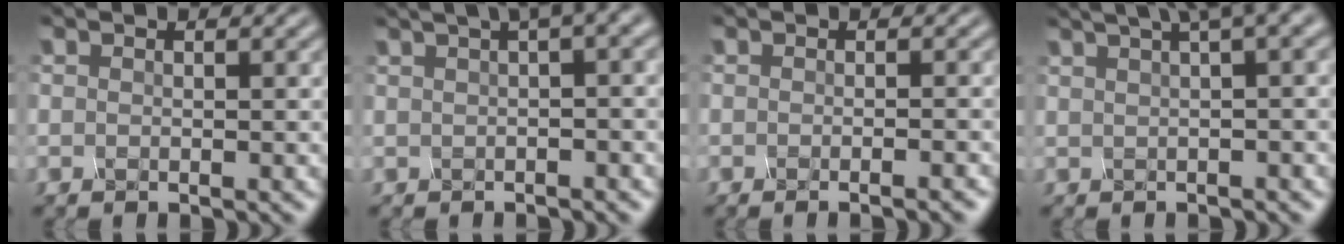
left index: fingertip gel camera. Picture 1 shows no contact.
{"total": 7.1, "force": [1.4, 2.0, 6.7], "torque": [-0.053, 0.034, 0.018]}
{"total": 3.7, "force": [-1.6, 1.5, 2.9], "torque": [-0.014, -0.005, -0.010]}
{"total": 6.4, "force": [2.3, 1.4, 5.8], "torque": [-0.039, 0.032, 0.025]}